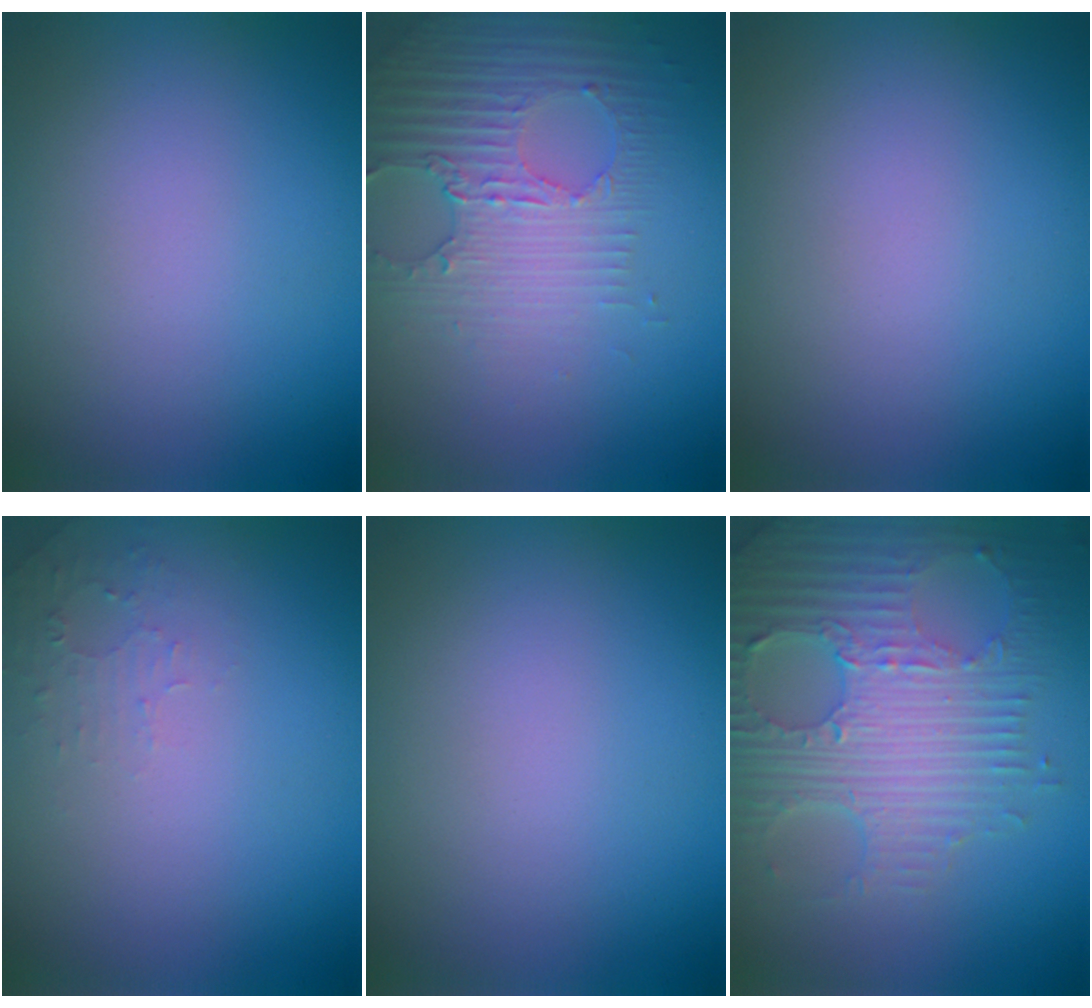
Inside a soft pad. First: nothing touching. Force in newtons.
{"total": 3.5, "press": 3.4, "slide": 0.8}
{"total": 0.0}
{"total": 1.3, "press": 1.2, "slide": 0.3}
{"total": 0.0}
{"total": 8.1, "press": 5.7, "slide": 5.7}